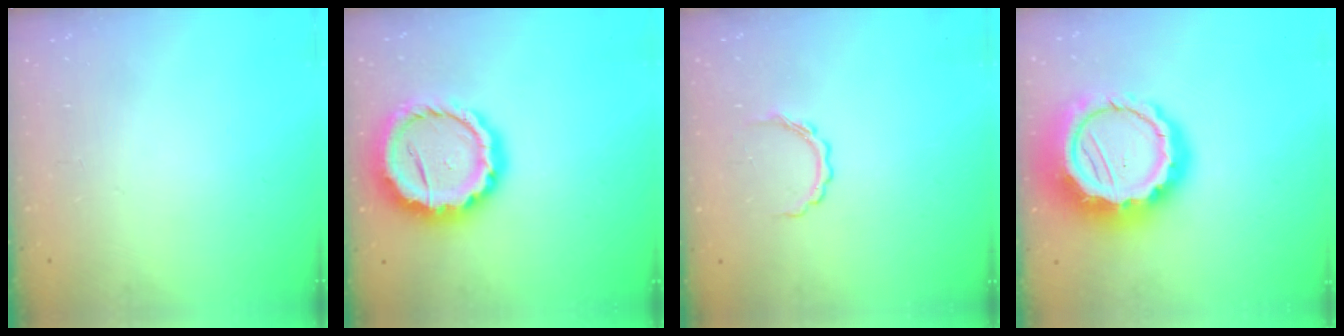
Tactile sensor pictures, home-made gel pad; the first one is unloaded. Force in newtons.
{"total": 17.2, "press": 16.9, "slide": 3.3}
{"total": 4.3, "press": 4.3, "slide": 0.6}
{"total": 20.7, "press": 20.3, "slide": 4.1}